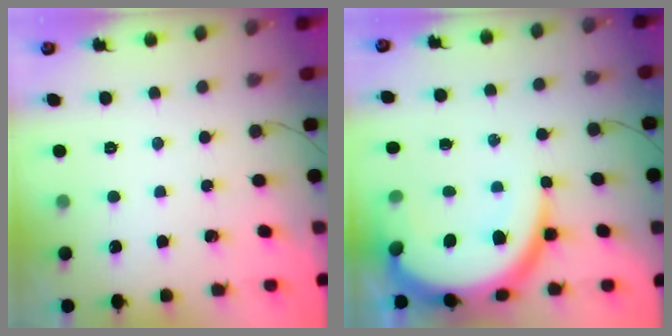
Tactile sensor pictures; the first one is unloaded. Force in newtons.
{"total": 14.9, "press": 14.8, "slide": 1.8}